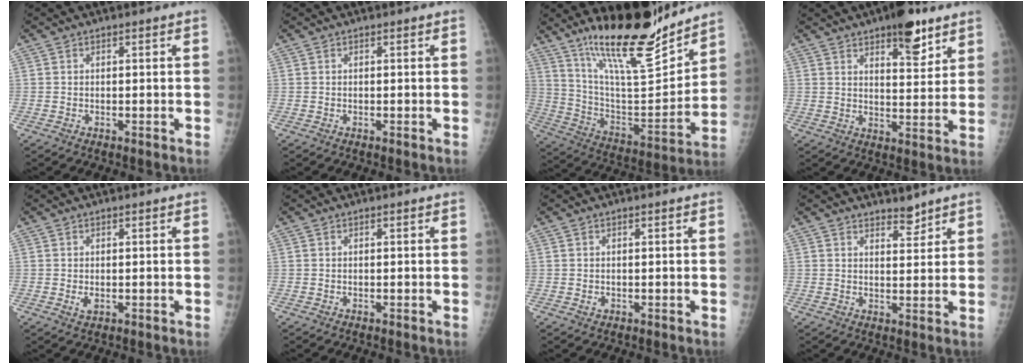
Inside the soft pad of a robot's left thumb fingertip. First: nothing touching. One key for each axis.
{"total": 0.0}
{"total": 21.5, "fx": 17.1, "fy": 4.5, "fz": 12.2, "tx": -0.166, "ty": -0.112, "tz": 0.295}
{"total": 10.0, "fx": 6.5, "fy": 3.8, "fz": 6.5, "tx": -0.069, "ty": -0.037, "tz": 0.094}
{"total": 1.6, "fx": 0.0, "fy": 0.9, "fz": 1.3, "tx": -0.018, "ty": -0.004, "tz": 0.003}
{"total": 0.0}
{"total": 0.7, "fx": 0.1, "fy": 0.6, "fz": 0.4, "tx": -0.002, "ty": 0.000, "tz": 0.003}
{"total": 3.1, "fx": 2.8, "fy": 1.0, "fz": 0.9, "tx": -0.002, "ty": -0.025, "tz": 0.044}